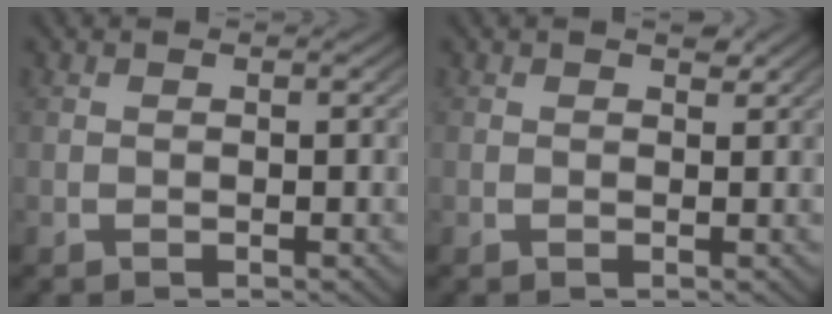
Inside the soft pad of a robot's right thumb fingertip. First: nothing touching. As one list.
[{"total": 0.9, "force": [0.7, 0.3, 0.3], "torque": [0.003, -0.001, 0.012]}]